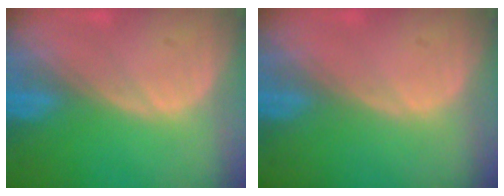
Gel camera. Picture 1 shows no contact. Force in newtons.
{"total": 0.0}